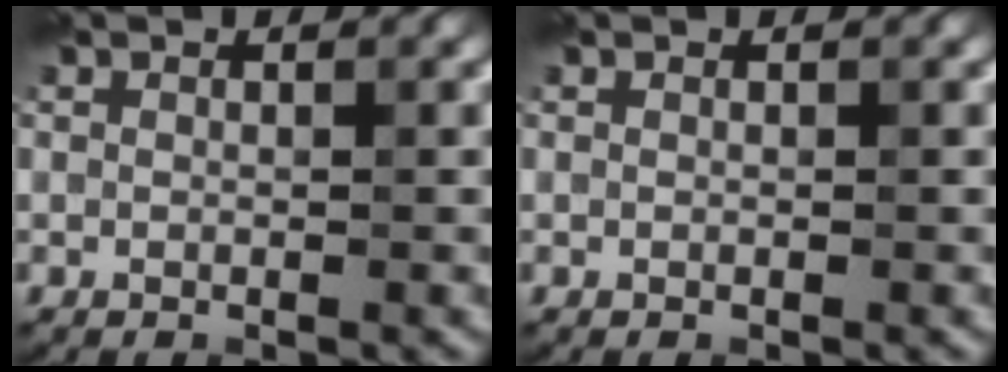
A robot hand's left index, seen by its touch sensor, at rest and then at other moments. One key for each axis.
{"total": 0.0}